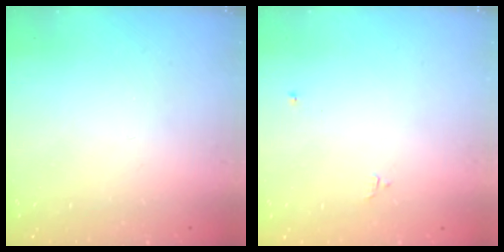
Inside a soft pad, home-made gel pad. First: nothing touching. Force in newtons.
{"total": 1.6, "press": 1.6, "slide": 0.3}